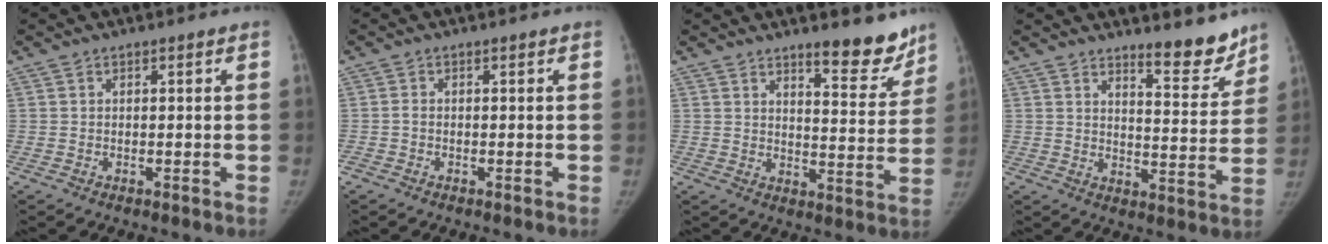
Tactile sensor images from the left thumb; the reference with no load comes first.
{"total": 0.6, "force": [-0.3, 0.4, 0.3], "torque": [-0.003, 0.000, -0.008]}
{"total": 10.4, "force": [8.1, 2.9, 5.8], "torque": [-0.037, -0.061, 0.115]}
{"total": 8.8, "force": [7.4, 2.1, 4.1], "torque": [-0.025, -0.066, 0.111]}